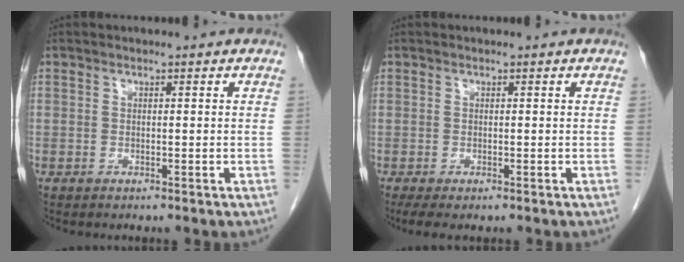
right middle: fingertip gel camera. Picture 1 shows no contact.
{"total": 3.3, "force": [-2.4, 1.0, 2.1], "torque": [-0.043, -0.014, -0.034]}